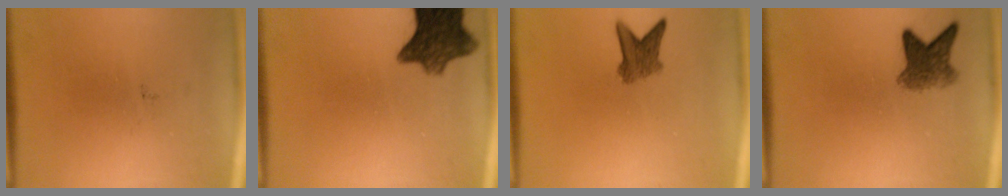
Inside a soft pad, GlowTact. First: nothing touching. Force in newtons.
{"total": 9.7}
{"total": 3.9}
{"total": 4.8}